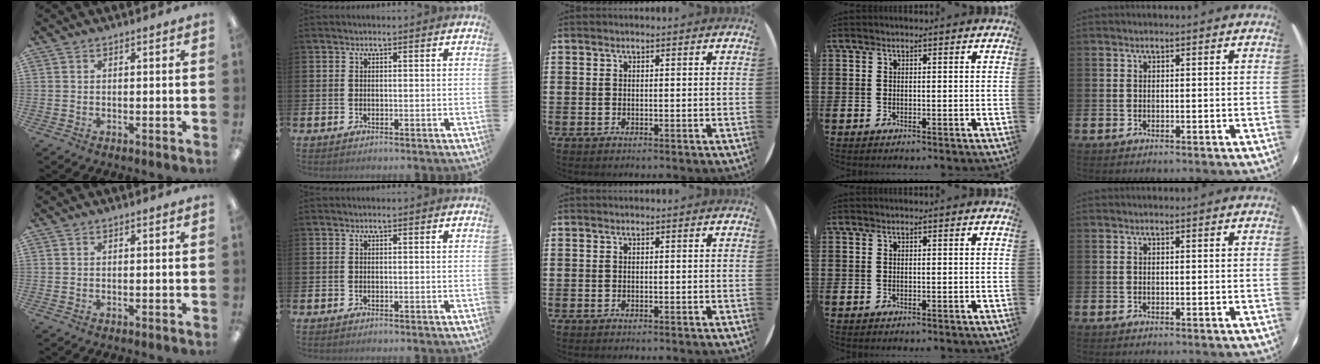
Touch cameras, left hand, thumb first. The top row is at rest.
{}